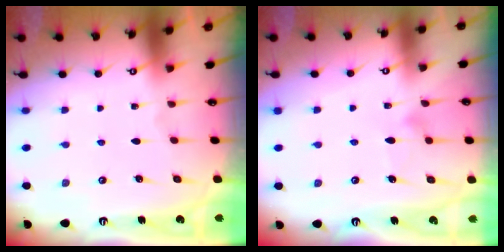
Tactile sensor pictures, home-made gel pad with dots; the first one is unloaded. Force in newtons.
{"total": 9.4, "press": 9.4, "slide": 0.3}